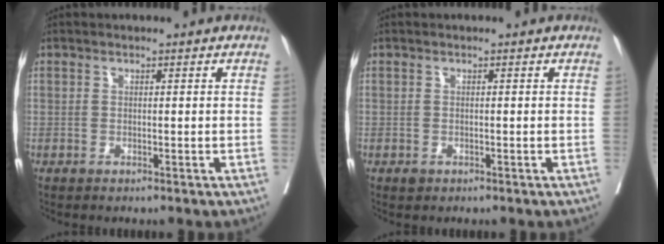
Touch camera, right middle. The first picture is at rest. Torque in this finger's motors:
{"motor_torque": [0.22, -0.14, 0.02, 0.01]}